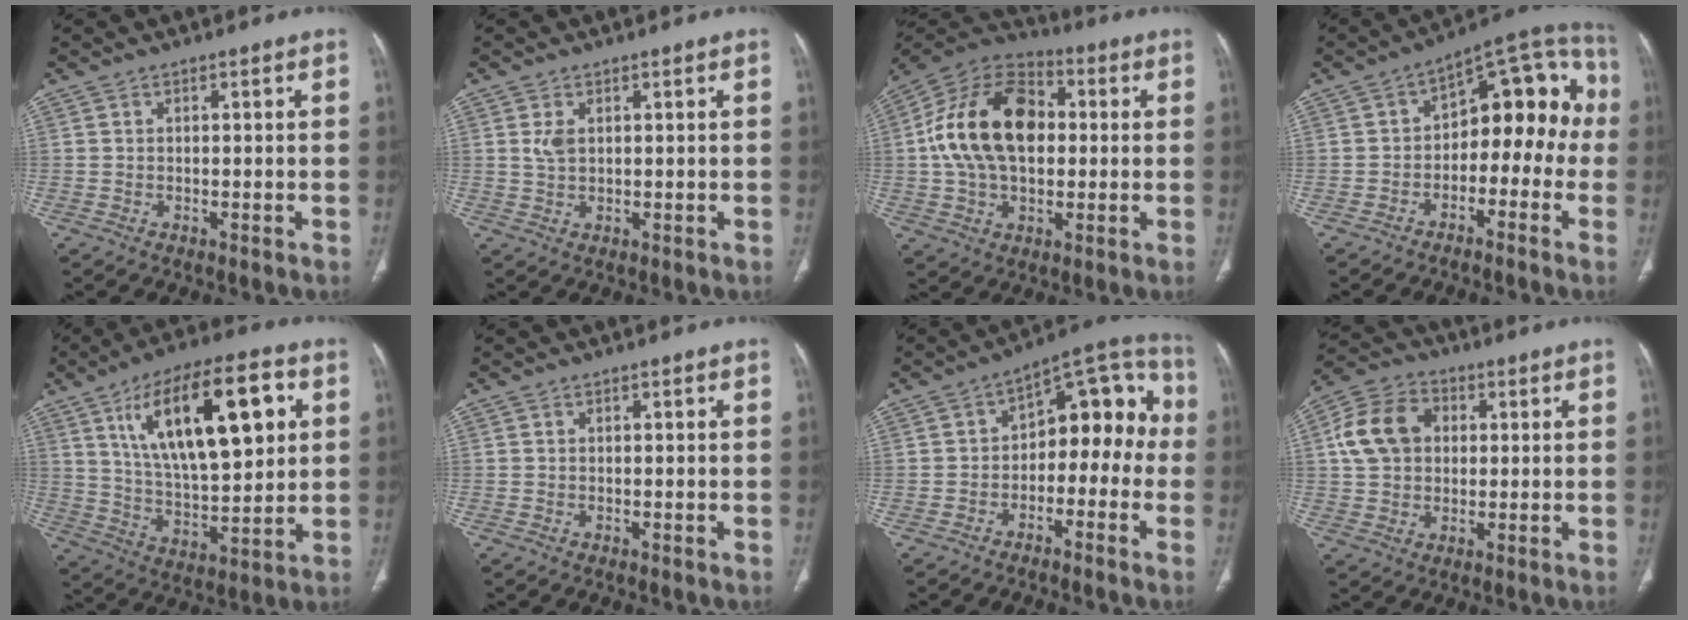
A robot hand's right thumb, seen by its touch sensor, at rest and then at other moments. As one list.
[{"total": 2.5, "force": [0.8, 1.4, 1.9], "torque": [-0.040, -0.001, 0.022]}, {"total": 20.4, "force": [1.8, 13.3, 15.4], "torque": [-0.267, 0.023, 0.026]}, {"total": 15.5, "force": [-2.2, 9.4, 12.2], "torque": [-0.106, 0.070, -0.041]}, {"total": 23.2, "force": [7.9, 9.2, 19.7], "torque": [-0.303, -0.016, 0.137]}, {"total": 0.0}, {"total": 14.3, "force": [-1.9, 8.8, 11.1], "torque": [-0.093, 0.064, -0.039]}, {"total": 11.5, "force": [2.1, 8.9, 7.0], "torque": [-0.120, 0.017, 0.032]}]